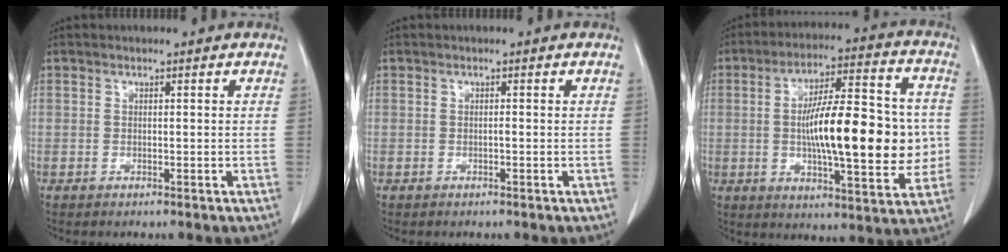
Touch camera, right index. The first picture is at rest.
{"total": 0.0}
{"total": 19.2, "force": [-0.8, 4.8, 18.5], "torque": [-0.295, 0.017, -0.010]}